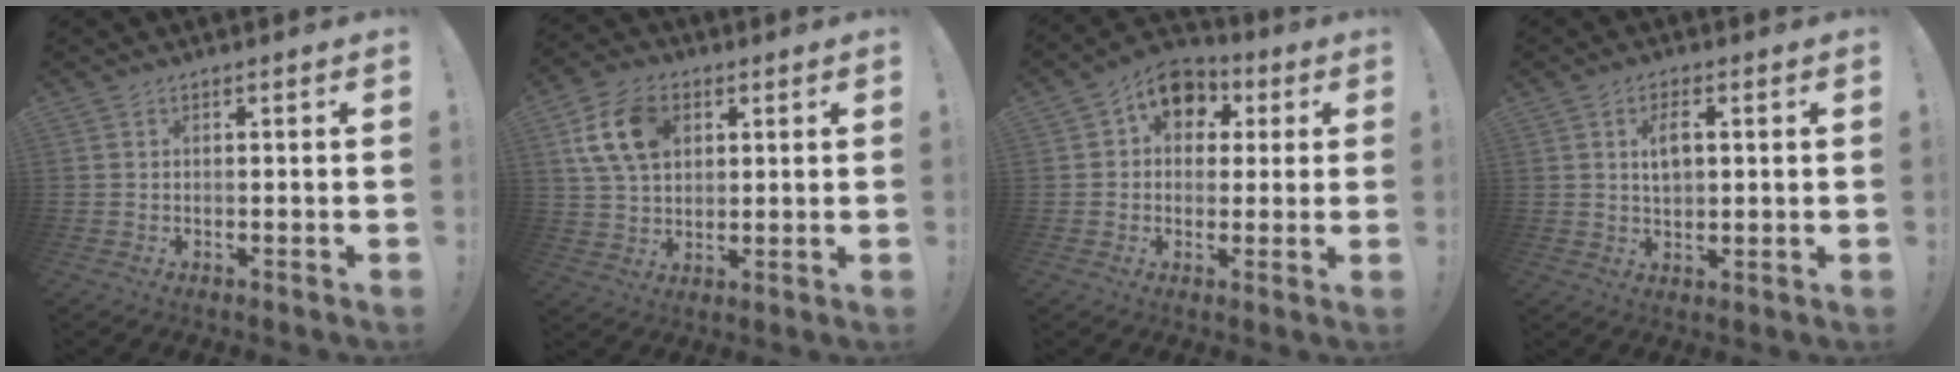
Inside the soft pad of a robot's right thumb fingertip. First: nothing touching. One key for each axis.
{"total": 13.9, "fx": 4.9, "fy": 9.6, "fz": 8.8, "tx": -0.161, "ty": 0.001, "tz": 0.097}
{"total": 10.3, "fx": 3.6, "fy": 8.2, "fz": 5.0, "tx": -0.064, "ty": -0.006, "tz": 0.070}
{"total": 5.7, "fx": 1.2, "fy": 3.2, "fz": 4.6, "tx": -0.067, "ty": 0.001, "tz": 0.018}